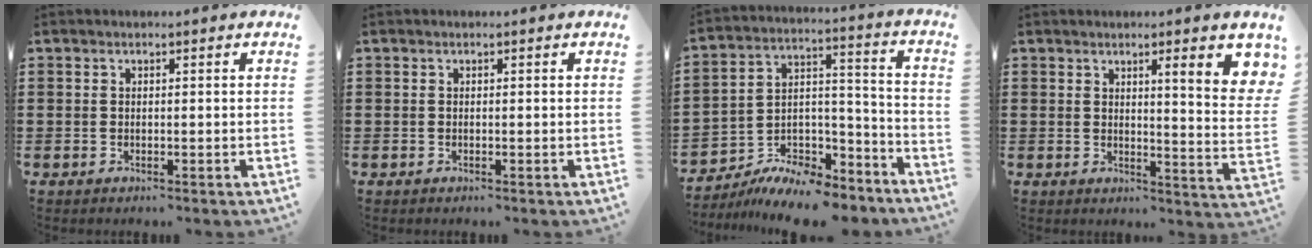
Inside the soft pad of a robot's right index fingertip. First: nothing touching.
{"total": 0.0}
{"total": 9.7, "force": [-8.7, 2.9, 3.1], "torque": [-0.045, 0.032, -0.164]}
{"total": 6.6, "force": [3.3, 0.4, 5.7], "torque": [-0.092, -0.022, 0.047]}